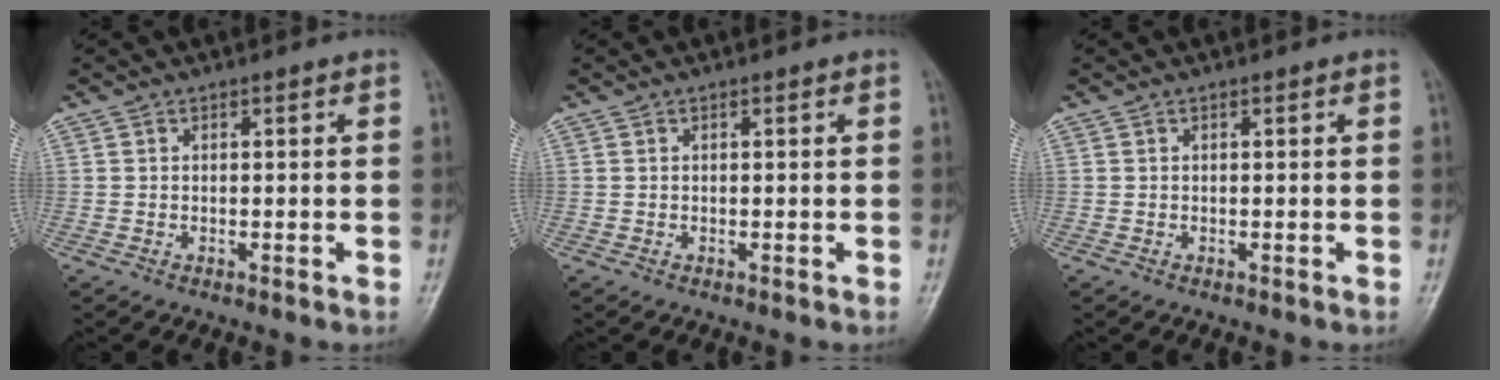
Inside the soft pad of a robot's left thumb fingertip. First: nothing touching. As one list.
[{"total": 0.0}, {"total": 0.0}]